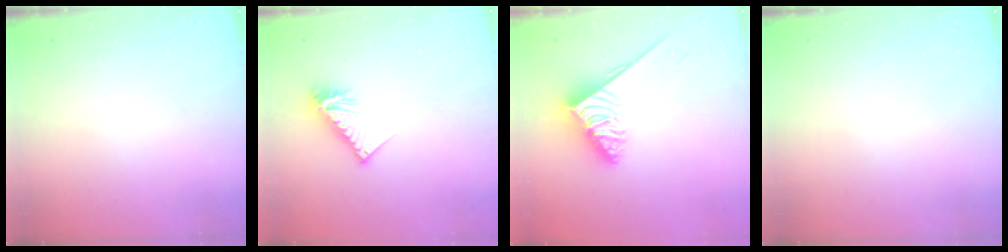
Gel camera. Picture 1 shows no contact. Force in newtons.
{"total": 9.9, "press": 9.9, "slide": 0.8}
{"total": 3.7, "press": 3.7, "slide": 0.5}
{"total": 0.0}